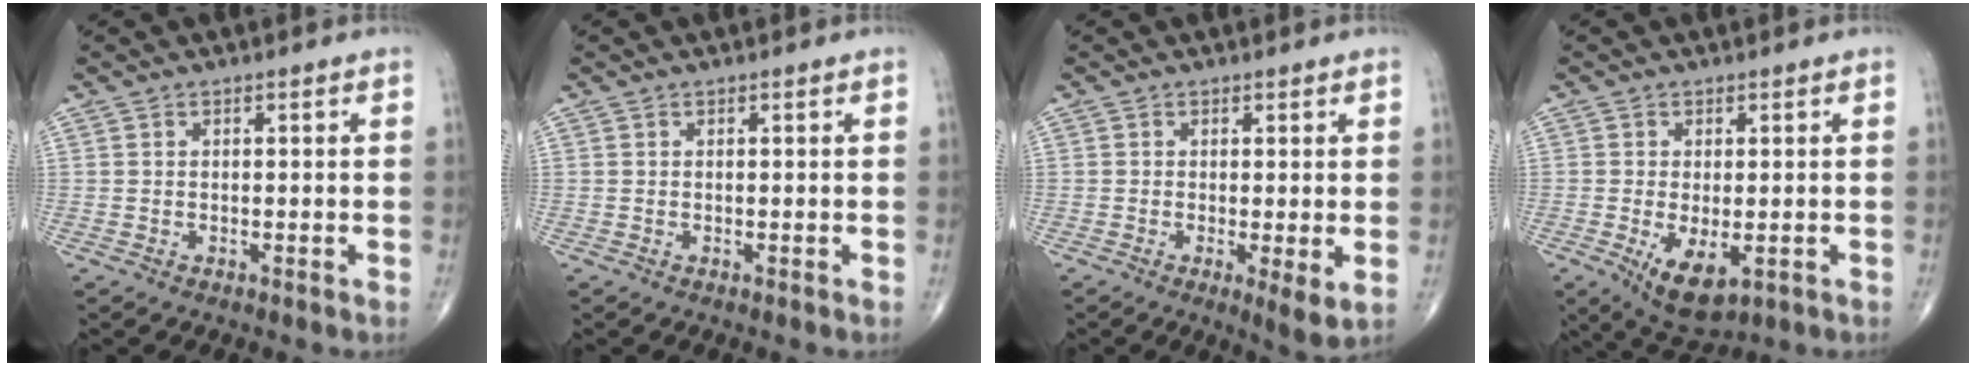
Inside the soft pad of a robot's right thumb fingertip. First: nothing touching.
{"total": 0.0}
{"total": 4.0, "force": [-0.5, 0.9, 3.9], "torque": [-0.066, -0.016, -0.011]}
{"total": 7.6, "force": [-2.1, 3.6, 6.3], "torque": [-0.102, -0.017, -0.022]}